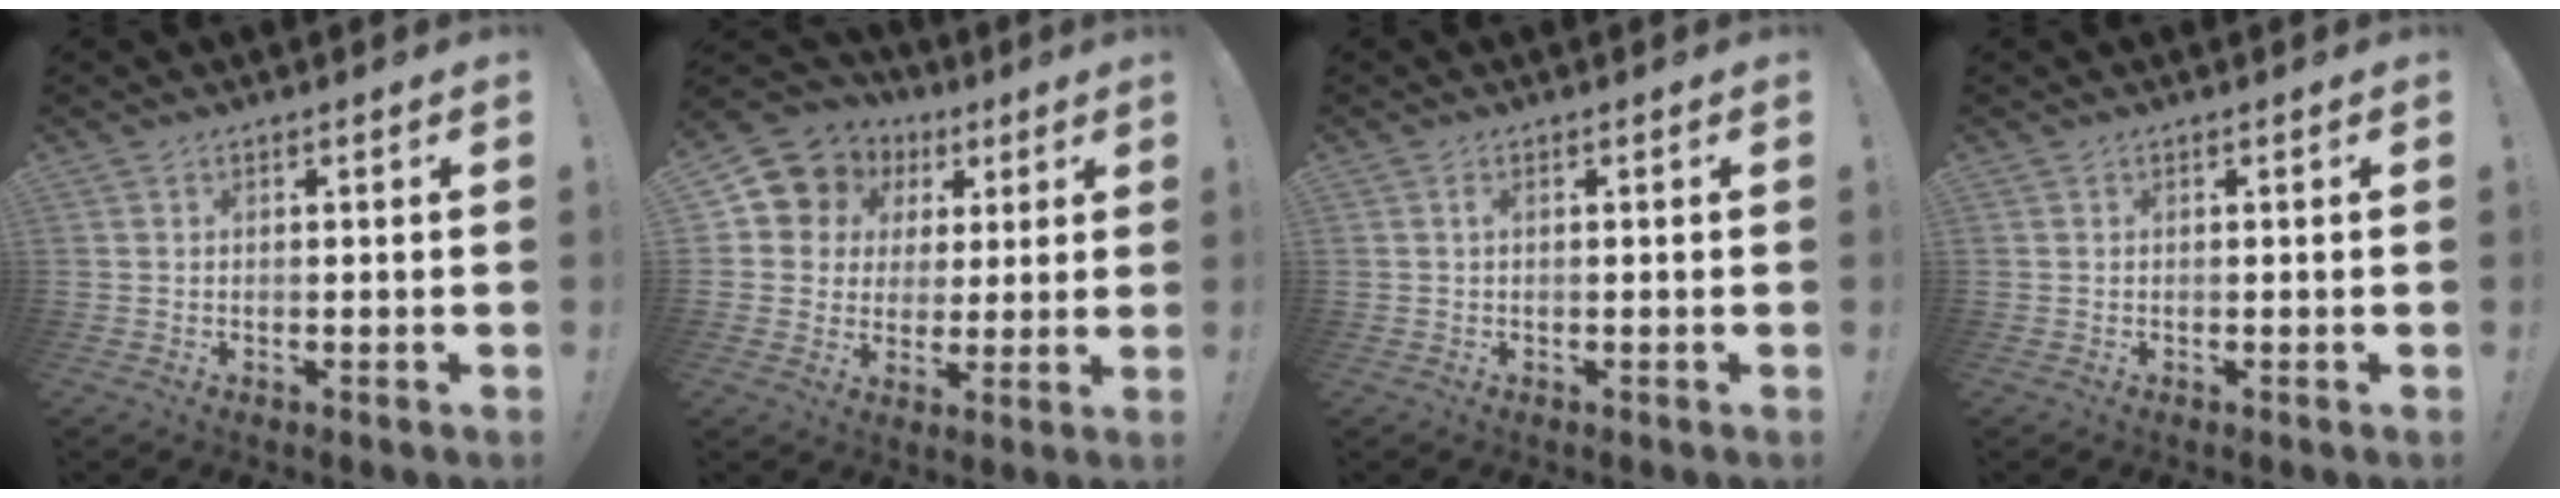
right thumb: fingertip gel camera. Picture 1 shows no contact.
{"total": 10.1, "force": [4.4, 8.8, 2.4], "torque": [-0.040, -0.030, 0.091]}
{"total": 0.8, "force": [0.0, 0.1, 0.8], "torque": [-0.015, 0.002, -0.001]}
{"total": 0.0}